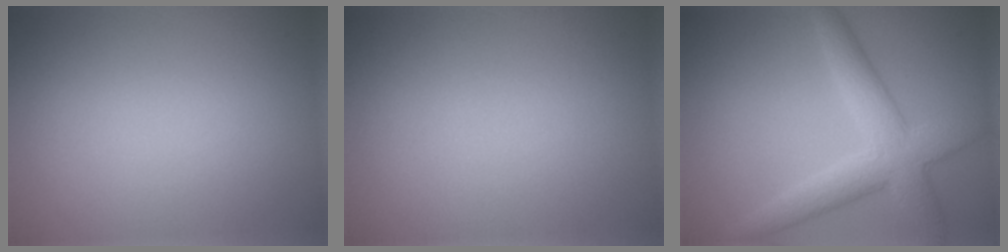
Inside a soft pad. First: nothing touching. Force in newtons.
{"total": 0.0}
{"total": 5.4, "press": 5.4, "slide": 0.1}